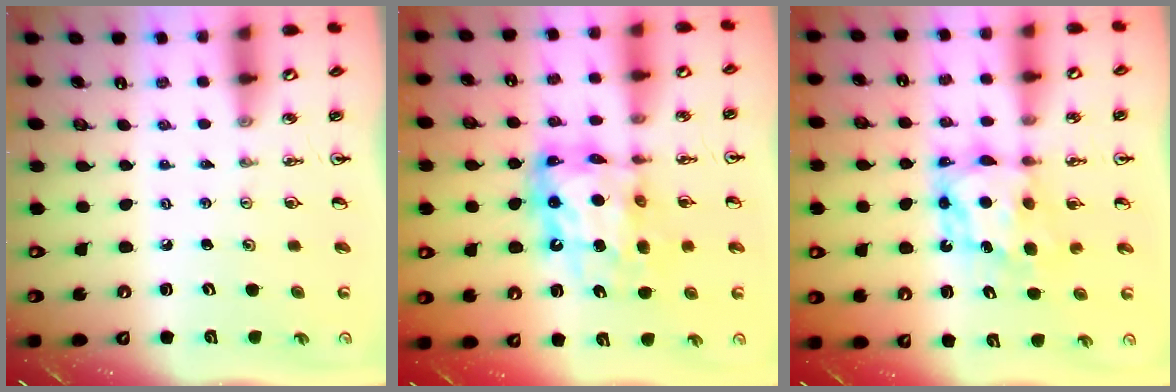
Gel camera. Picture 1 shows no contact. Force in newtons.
{"total": 14.4, "press": 14.3, "slide": 1.5}
{"total": 6.7, "press": 6.7, "slide": 0.6}